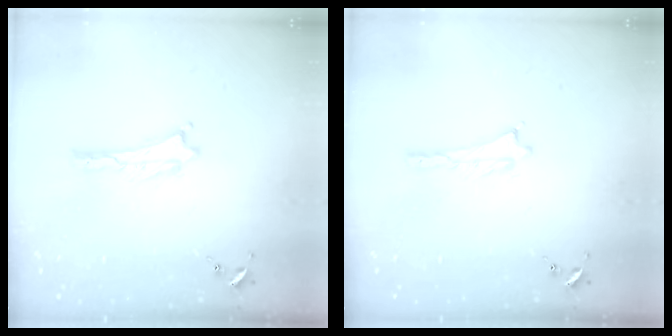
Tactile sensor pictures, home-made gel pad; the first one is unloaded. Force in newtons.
{"total": 0.0}